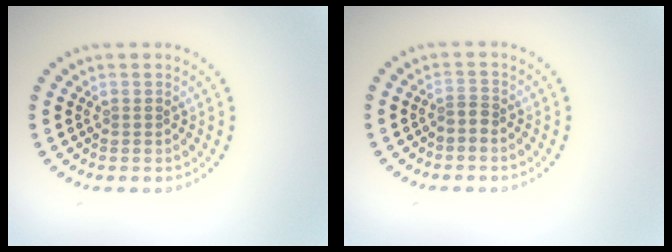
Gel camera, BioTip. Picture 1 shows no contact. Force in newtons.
{"total": 0.8, "press": 0.5, "slide": 0.6}